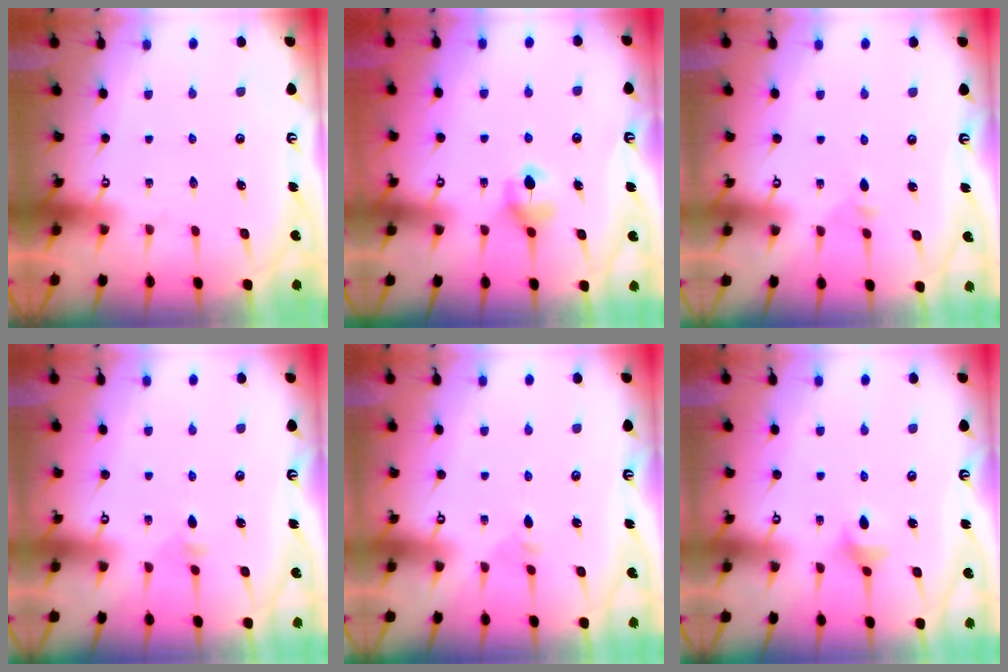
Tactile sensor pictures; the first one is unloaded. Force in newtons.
{"total": 5.7, "press": 5.7, "slide": 0.8}
{"total": 2.9, "press": 2.8, "slide": 0.6}
{"total": 2.8, "press": 2.7, "slide": 0.8}
{"total": 2.0, "press": 2.0, "slide": 0.5}
{"total": 5.5, "press": 5.4, "slide": 0.9}